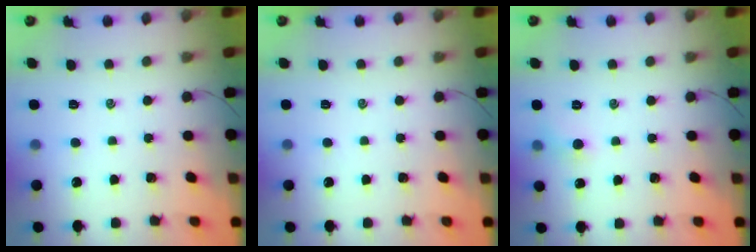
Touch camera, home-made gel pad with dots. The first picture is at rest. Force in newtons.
{"total": 0.0}
{"total": 3.8, "press": 3.5, "slide": 1.2}